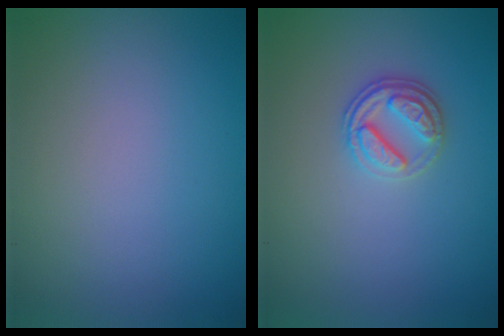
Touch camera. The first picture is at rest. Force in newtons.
{"total": 2.8, "press": 2.6, "slide": 1.1}